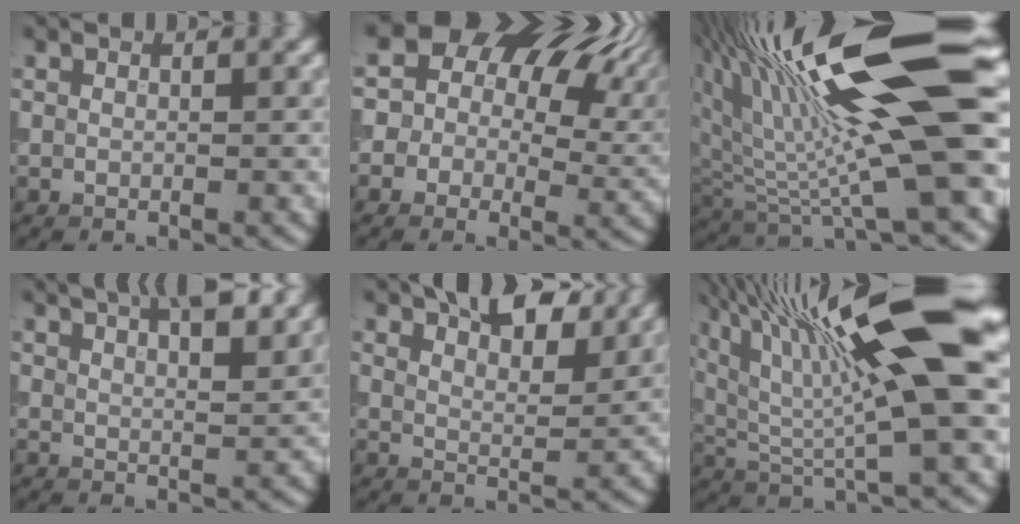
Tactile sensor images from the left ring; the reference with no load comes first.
{"total": 14.3, "force": [3.8, 10.7, 8.6], "torque": [-0.139, 0.029, 0.058]}
{"total": 17.3, "force": [5.0, 4.5, 16.0], "torque": [-0.265, 0.008, 0.080]}
{"total": 7.6, "force": [5.2, 2.5, 4.9], "torque": [-0.039, 0.032, 0.050]}
{"total": 5.8, "force": [4.5, 2.0, 3.0], "torque": [-0.041, 0.014, 0.060]}
{"total": 16.0, "force": [5.3, 3.9, 14.6], "torque": [-0.251, 0.018, 0.091]}